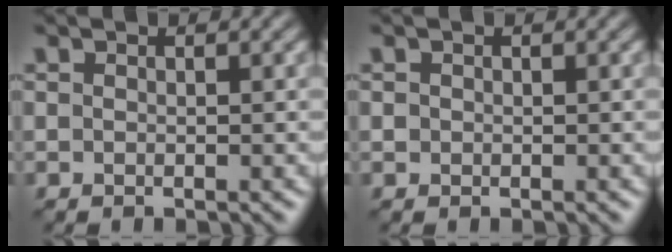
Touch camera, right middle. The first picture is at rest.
{"total": 0.6, "force": [0.2, 0.5, 0.2], "torque": [-0.002, 0.007, 0.006]}